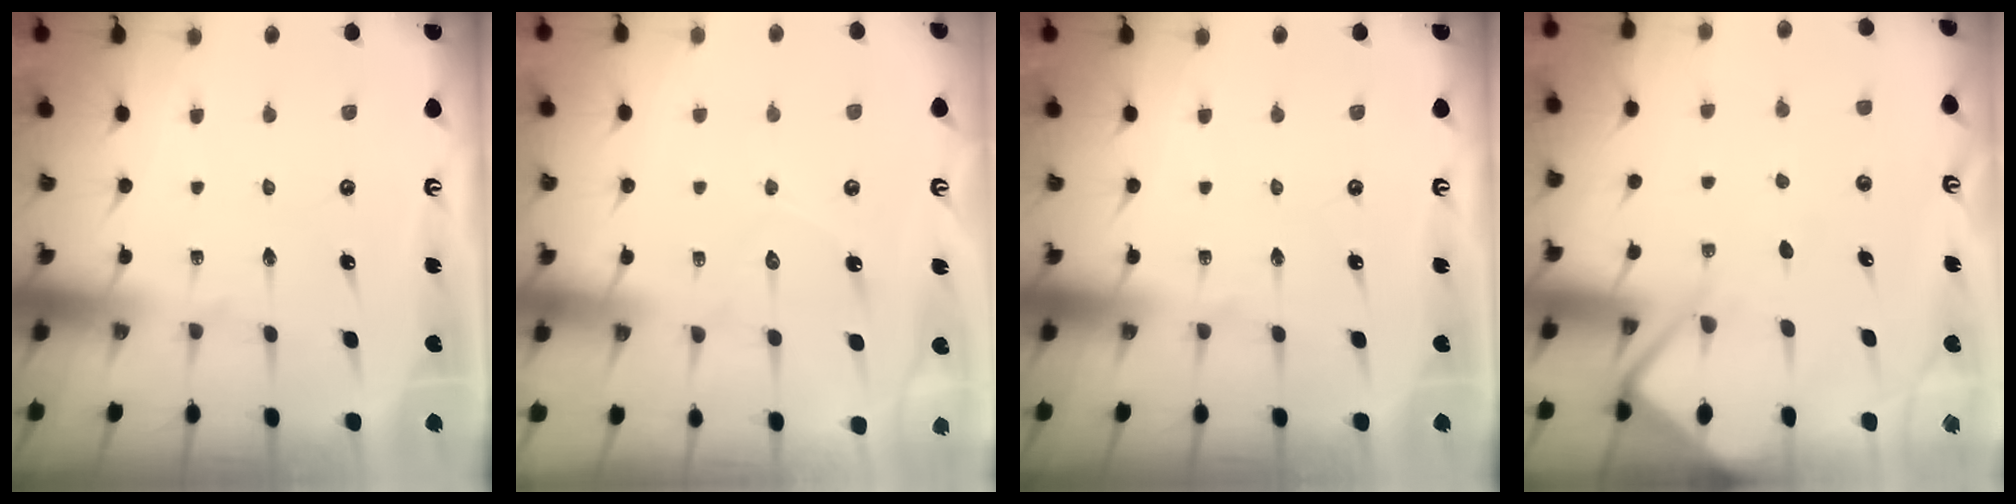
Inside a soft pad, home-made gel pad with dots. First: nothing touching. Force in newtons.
{"total": 7.0, "press": 7.0, "slide": 0.4}
{"total": 0.0}
{"total": 6.1, "press": 6.1, "slide": 0.6}